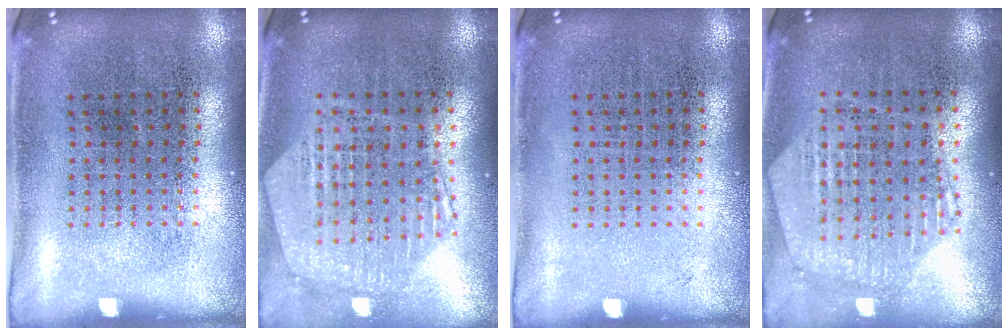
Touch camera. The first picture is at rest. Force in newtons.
{"total": 1.2, "press": 1.2, "slide": 0.1}
{"total": 0.0}
{"total": 1.1, "press": 1.1, "slide": 0.3}